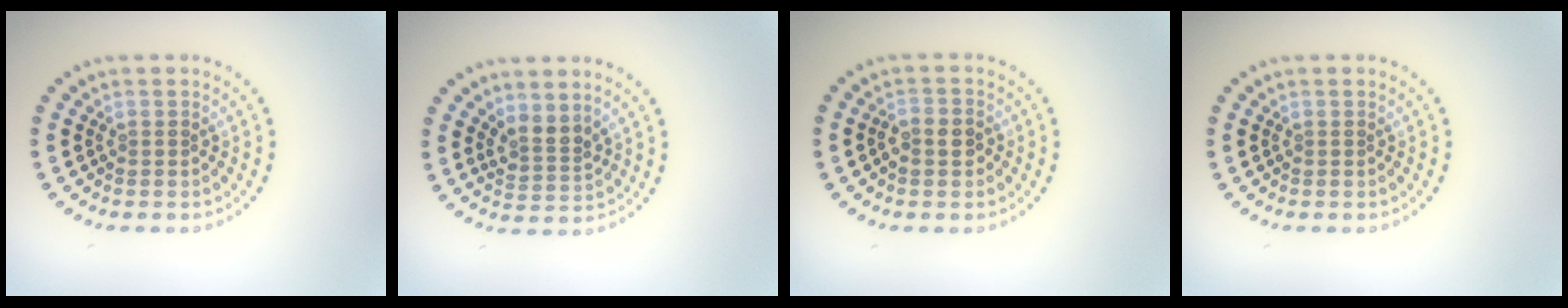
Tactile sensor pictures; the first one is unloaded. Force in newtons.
{"total": 2.3, "press": 1.7, "slide": 1.6}
{"total": 2.1, "press": 2.0, "slide": 0.6}
{"total": 0.0}